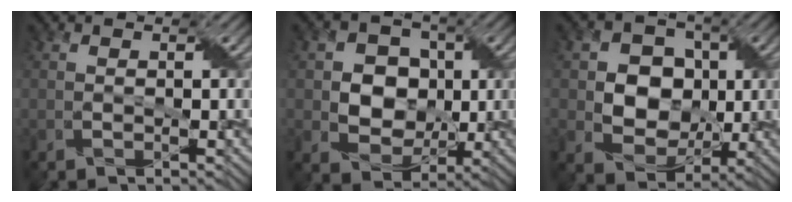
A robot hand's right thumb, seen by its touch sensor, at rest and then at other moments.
{"total": 7.7, "force": [0.2, 6.7, 3.8], "torque": [-0.087, 0.006, -0.007]}
{"total": 8.6, "force": [0.3, 7.4, 4.4], "torque": [-0.096, 0.005, -0.007]}